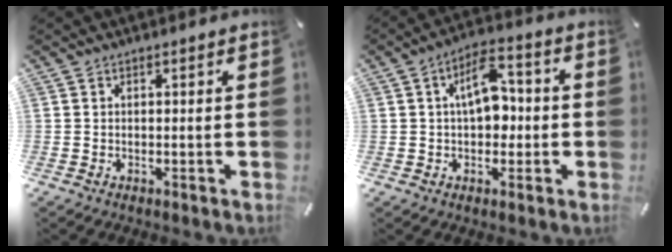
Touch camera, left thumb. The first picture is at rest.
{"total": 10.0, "force": [0.7, 6.1, 7.9], "torque": [-0.121, 0.007, 0.009]}